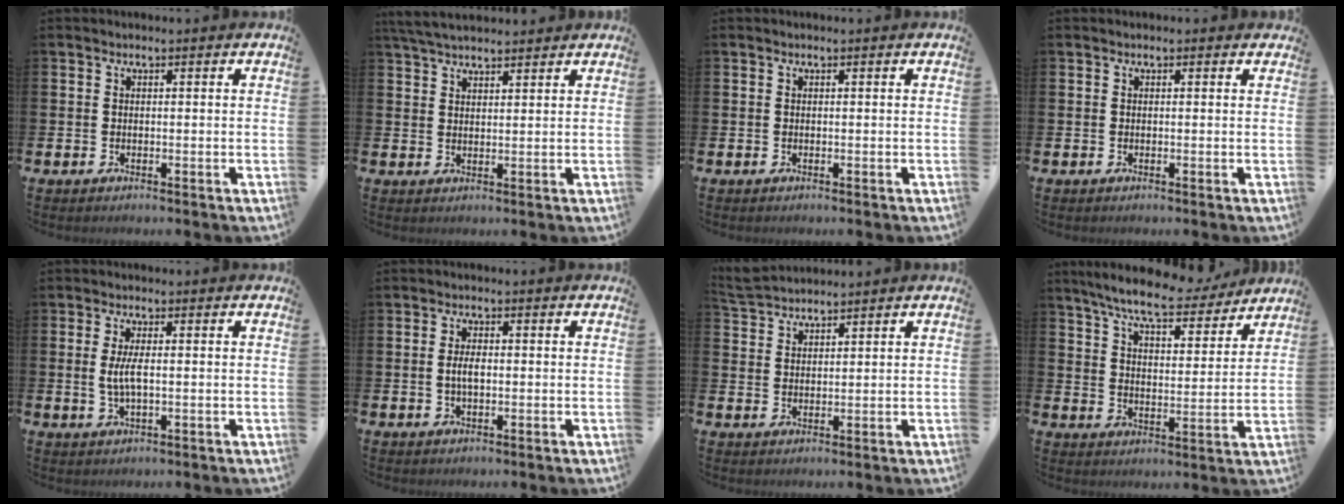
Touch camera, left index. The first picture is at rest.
{"total": 4.5, "force": [4.2, 1.0, 1.3], "torque": [-0.033, -0.009, 0.079]}
{"total": 0.0}
{"total": 0.0}
{"total": 3.2, "force": [0.2, 1.1, 3.0], "torque": [-0.071, 0.003, 0.001]}
{"total": 2.7, "force": [0.0, 1.3, 2.4], "torque": [-0.046, 0.004, -0.003]}
{"total": 3.8, "force": [3.8, 0.4, 0.3], "torque": [-0.016, -0.016, 0.070]}
{"total": 8.6, "force": [7.8, 1.2, 3.4], "torque": [-0.092, -0.039, 0.137]}